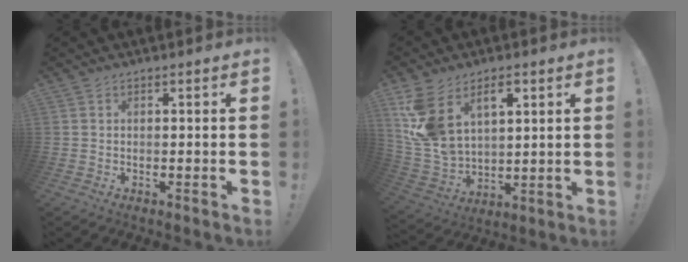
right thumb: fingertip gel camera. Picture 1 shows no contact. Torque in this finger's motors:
{"motor_torque": [2.42, 2.58, 1.44, 0.46, 0.26]}